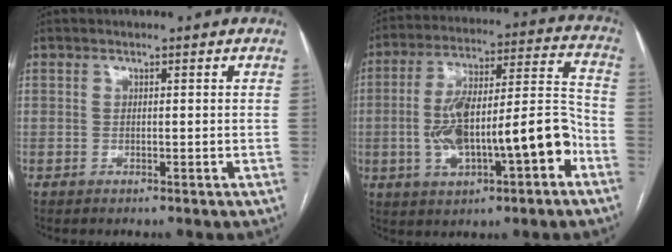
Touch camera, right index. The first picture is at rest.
{"total": 17.6, "force": [-4.9, 4.7, 16.2], "torque": [-0.278, 0.031, -0.068]}